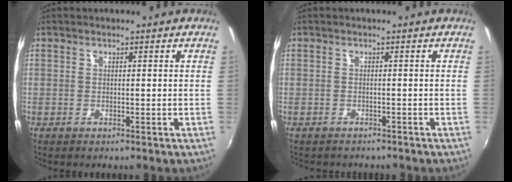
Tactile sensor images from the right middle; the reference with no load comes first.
{"total": 1.6, "force": [-1.3, 1.0, 0.1], "torque": [-0.008, -0.003, -0.020]}